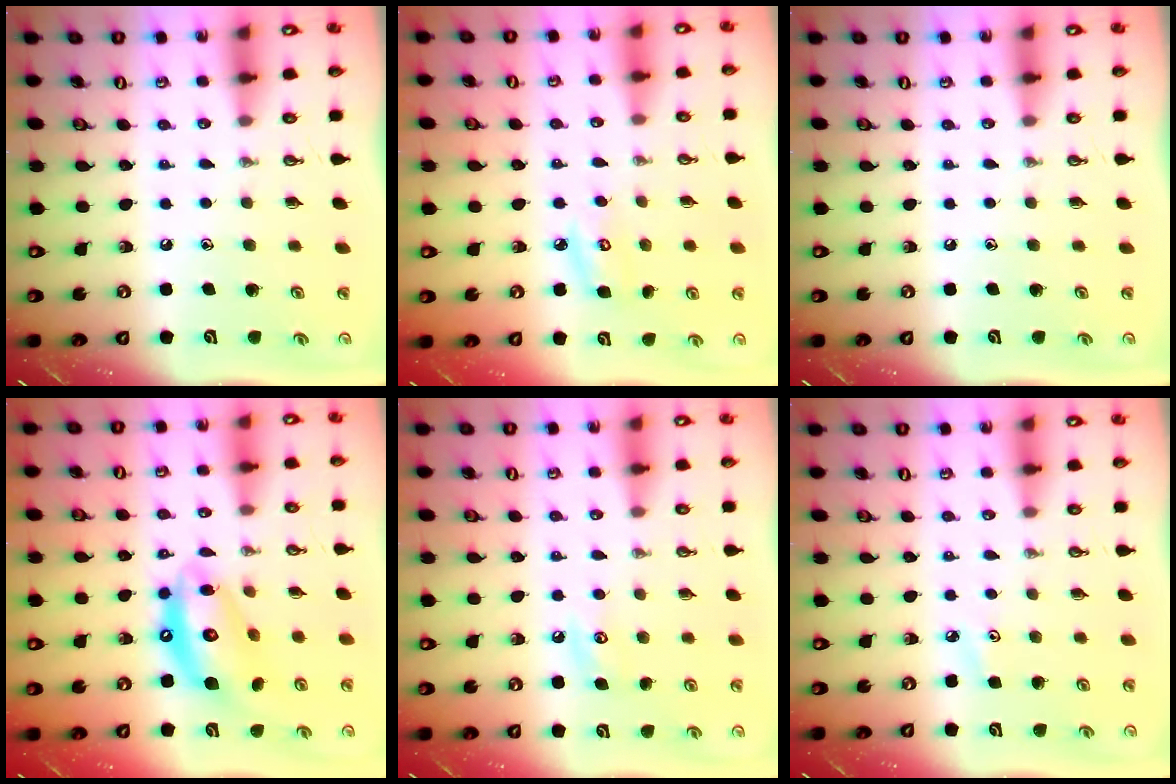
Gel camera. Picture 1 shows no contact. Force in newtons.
{"total": 6.5, "press": 6.5, "slide": 0.6}
{"total": 0.0}
{"total": 13.6, "press": 13.6, "slide": 1.2}
{"total": 6.4, "press": 6.3, "slide": 0.8}
{"total": 3.2, "press": 3.2, "slide": 0.3}